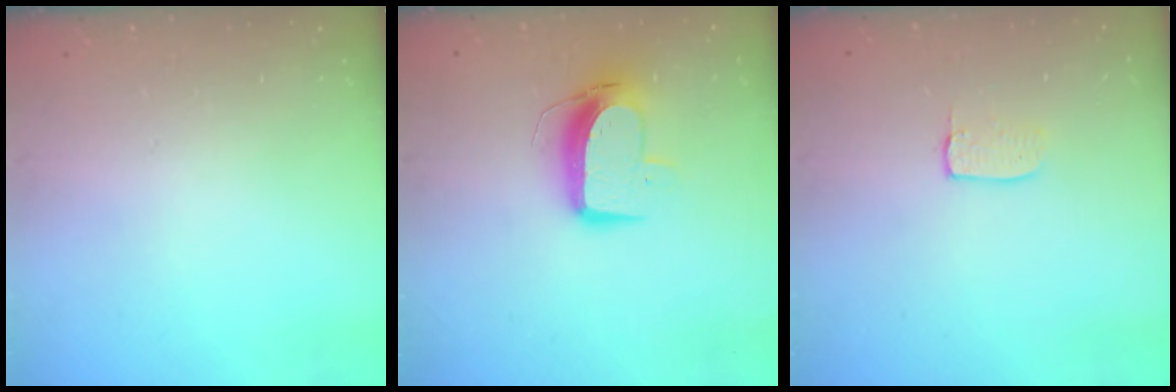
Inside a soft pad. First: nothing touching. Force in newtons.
{"total": 11.1, "press": 11.0, "slide": 1.2}
{"total": 3.4, "press": 3.4, "slide": 0.1}